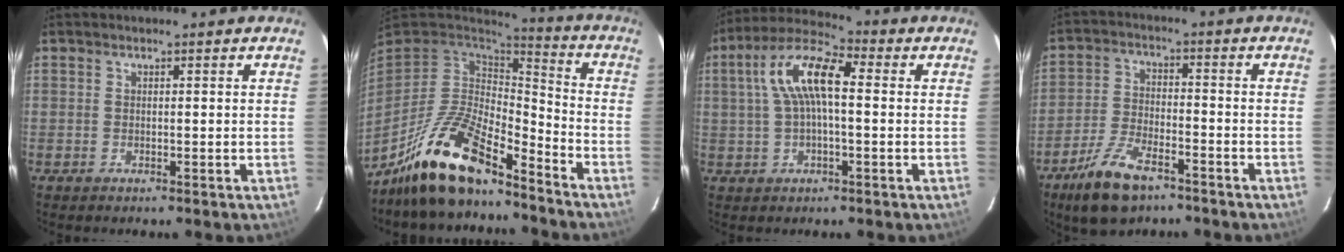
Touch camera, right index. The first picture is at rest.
{"total": 17.7, "force": [-13.1, 5.2, 10.7], "torque": [-0.220, -0.019, -0.244]}
{"total": 11.1, "force": [1.4, 4.1, 10.2], "torque": [-0.203, 0.027, 0.021]}
{"total": 10.9, "force": [-7.4, 4.3, 6.7], "torque": [-0.154, -0.011, -0.138]}